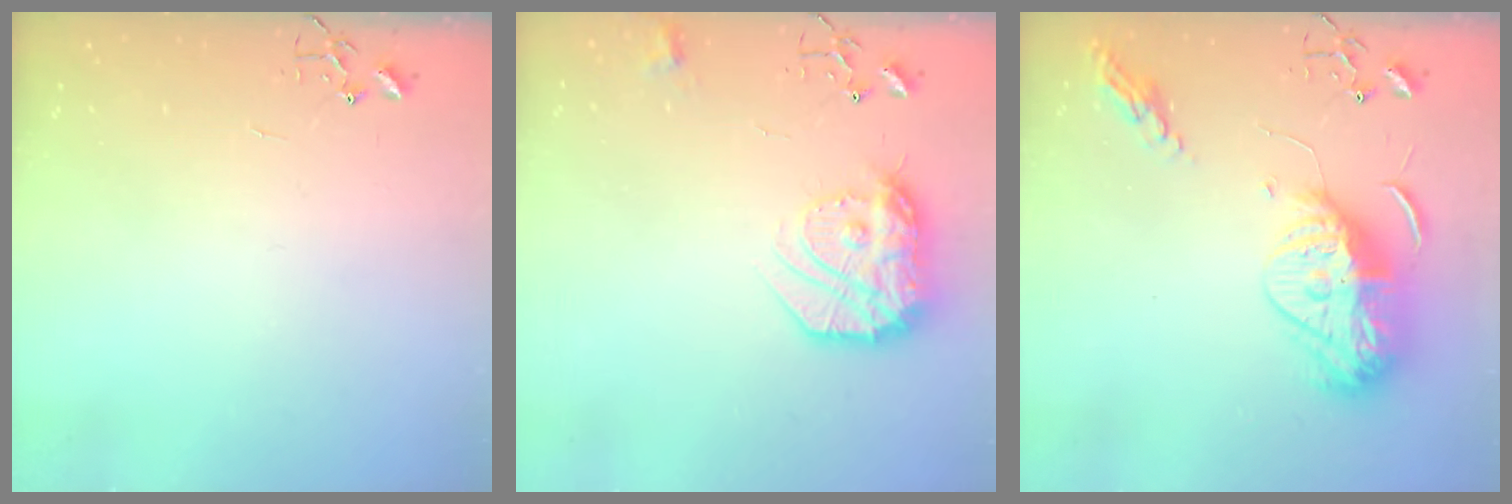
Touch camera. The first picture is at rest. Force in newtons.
{"total": 18.7, "press": 18.6, "slide": 1.6}
{"total": 17.4, "press": 17.3, "slide": 1.9}